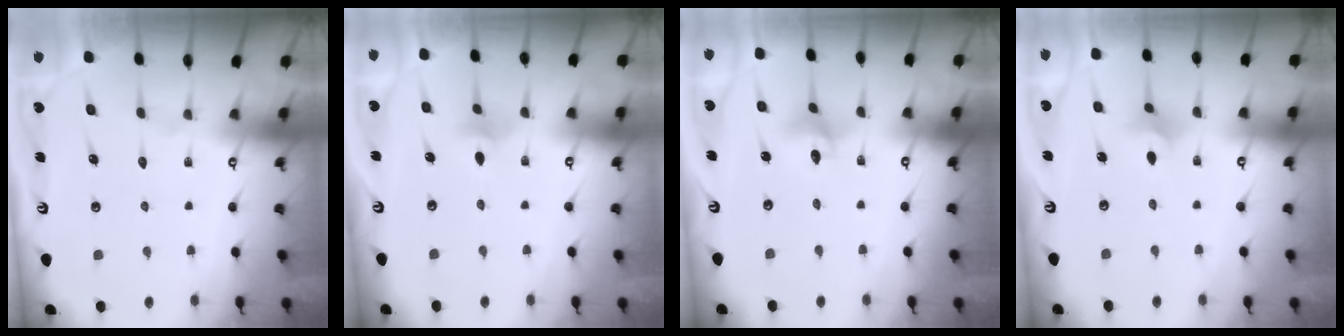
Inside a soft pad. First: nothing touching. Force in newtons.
{"total": 2.7, "press": 2.6, "slide": 0.5}
{"total": 4.2, "press": 4.2, "slide": 0.3}
{"total": 3.6, "press": 3.5, "slide": 0.8}